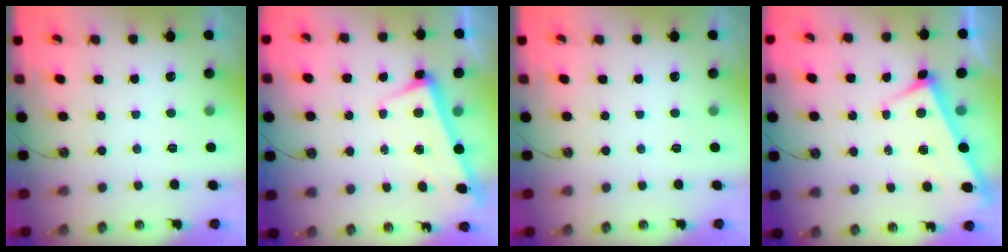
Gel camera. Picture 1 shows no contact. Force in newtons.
{"total": 2.6, "press": 2.5, "slide": 0.7}
{"total": 0.0}
{"total": 3.9, "press": 3.9, "slide": 0.2}